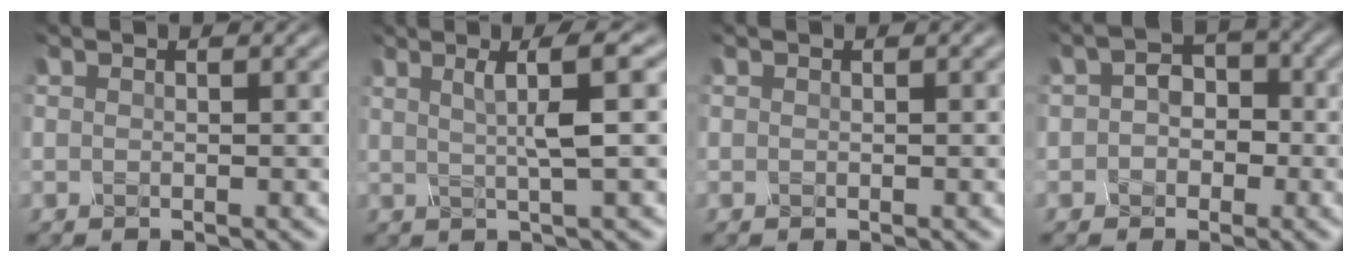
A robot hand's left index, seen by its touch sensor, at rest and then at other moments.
{"total": 4.0, "force": [1.1, 0.5, 3.8], "torque": [-0.053, 0.009, 0.015]}
{"total": 0.0}
{"total": 2.8, "force": [-0.7, 2.4, 1.3], "torque": [-0.018, 0.008, -0.021]}